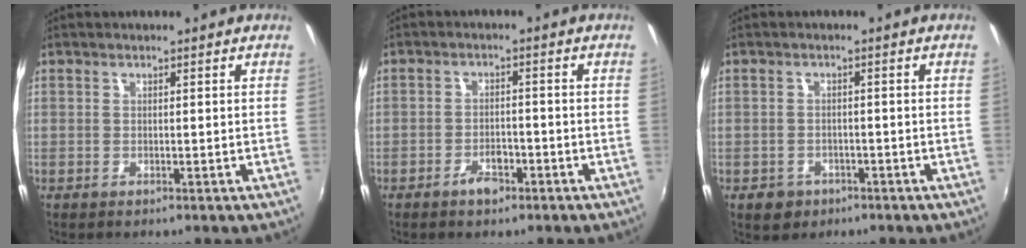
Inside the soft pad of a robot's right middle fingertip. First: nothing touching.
{"total": 3.6, "force": [-2.5, 1.8, 1.9], "torque": [-0.043, 0.001, -0.039]}
{"total": 3.9, "force": [-2.1, 3.1, 1.1], "torque": [-0.032, -0.001, -0.029]}